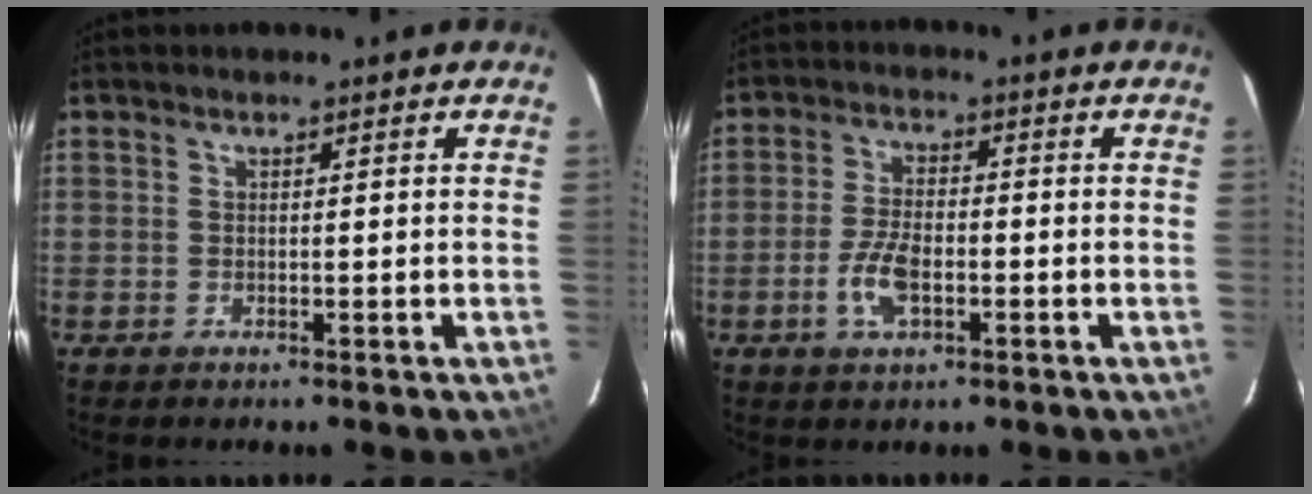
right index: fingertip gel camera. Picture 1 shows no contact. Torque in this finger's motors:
{"motor_torque": [0.32, -0.11, 0.24, 0.07]}